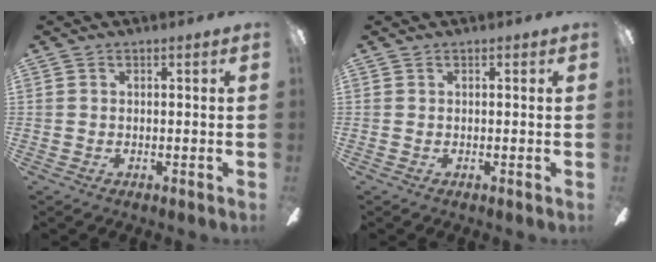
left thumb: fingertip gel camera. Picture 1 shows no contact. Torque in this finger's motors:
{"motor_torque": [-0.06, -0.01, 0.18, -0.12, 0.00]}